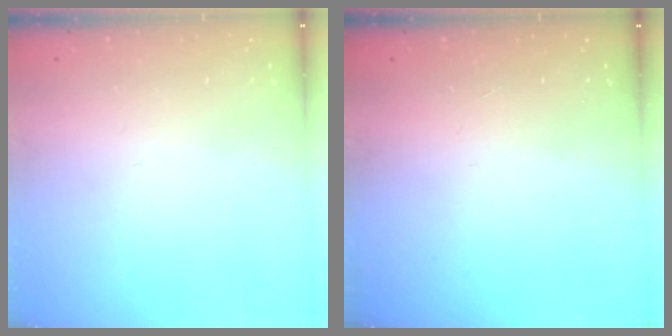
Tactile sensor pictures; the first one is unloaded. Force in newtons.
{"total": 2.1, "press": 2.1, "slide": 0.4}